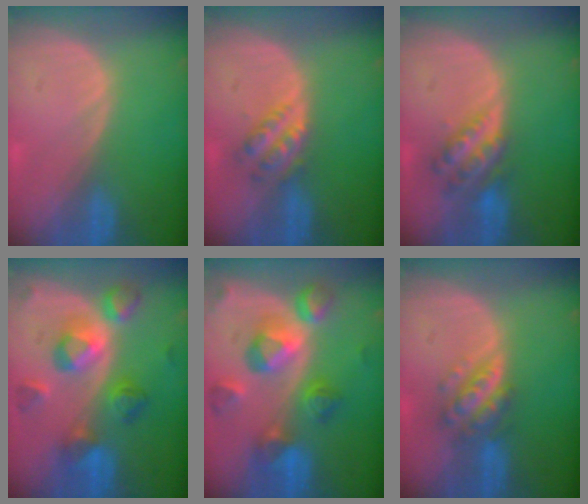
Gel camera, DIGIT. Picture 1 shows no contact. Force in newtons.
{"total": 4.6, "press": 4.1, "slide": 2.2}
{"total": 6.1, "press": 5.4, "slide": 2.9}
{"total": 8.9, "press": 8.9, "slide": 0.4}
{"total": 10.4, "press": 9.3, "slide": 4.7}
{"total": 6.0, "press": 5.3, "slide": 2.8}